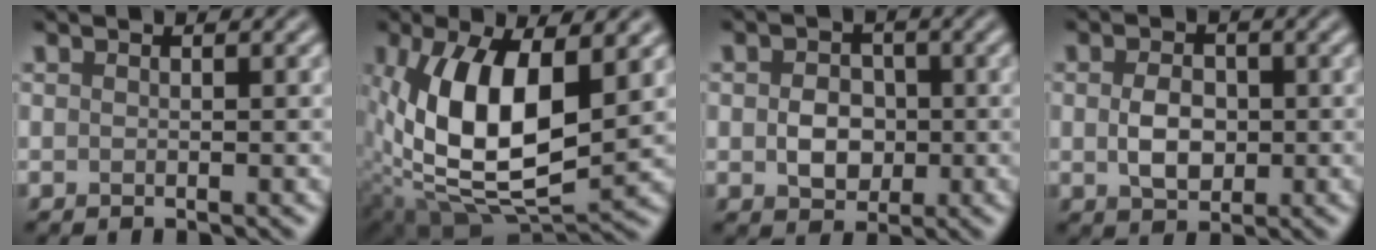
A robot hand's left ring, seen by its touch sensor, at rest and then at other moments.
{"total": 12.0, "force": [1.9, 5.6, 10.4], "torque": [-0.198, 0.002, 0.029]}
{"total": 3.4, "force": [-0.3, 2.7, 2.0], "torque": [-0.032, 0.001, -0.010]}
{"total": 3.3, "force": [-0.1, 2.3, 2.4], "torque": [-0.049, -0.001, -0.004]}